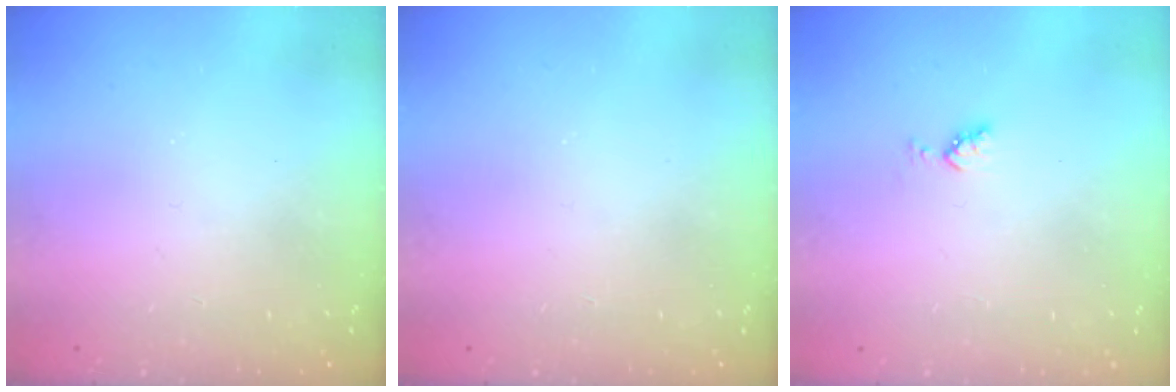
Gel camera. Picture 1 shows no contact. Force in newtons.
{"total": 1.7, "press": 1.7, "slide": 0.2}
{"total": 3.5, "press": 3.4, "slide": 0.9}